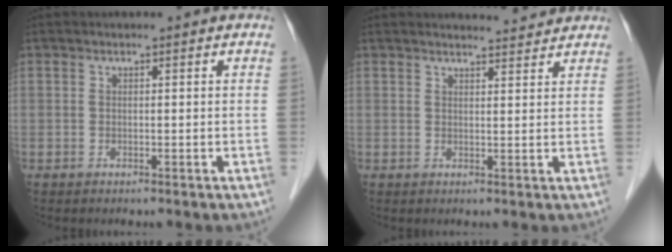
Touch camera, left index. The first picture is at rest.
{"total": 4.1, "force": [4.1, 0.4, 0.4], "torque": [-0.013, 0.005, 0.049]}